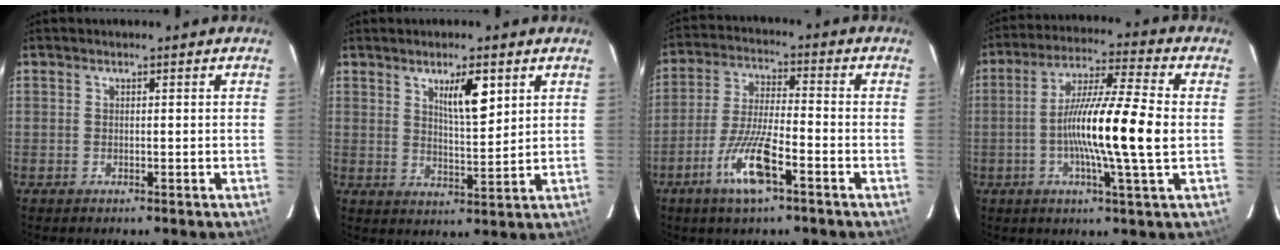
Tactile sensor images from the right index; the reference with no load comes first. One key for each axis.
{"total": 6.5, "fx": 3.1, "fy": 1.4, "fz": 5.5, "tx": -0.094, "ty": -0.003, "tz": 0.055}
{"total": 10.2, "fx": -5.2, "fy": 1.6, "fz": 8.6, "tx": -0.175, "ty": -0.011, "tz": -0.098}
{"total": 14.8, "fx": -1.4, "fy": -0.1, "fz": 14.8, "tx": -0.260, "ty": -0.001, "tz": -0.035}